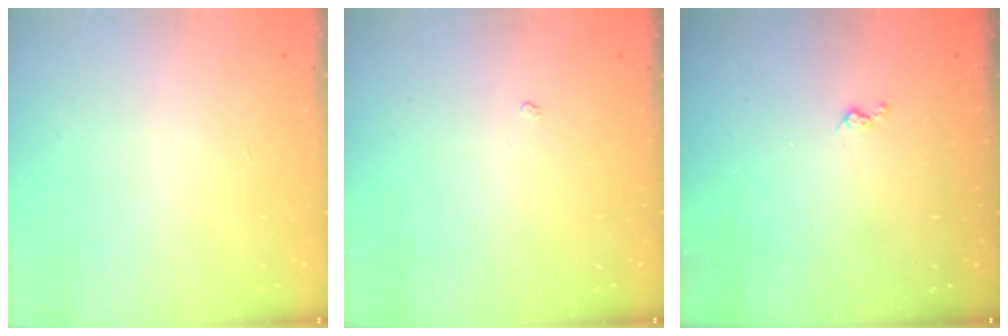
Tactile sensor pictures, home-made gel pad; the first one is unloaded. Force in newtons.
{"total": 1.7, "press": 1.7, "slide": 0.3}
{"total": 3.4, "press": 3.4, "slide": 0.5}